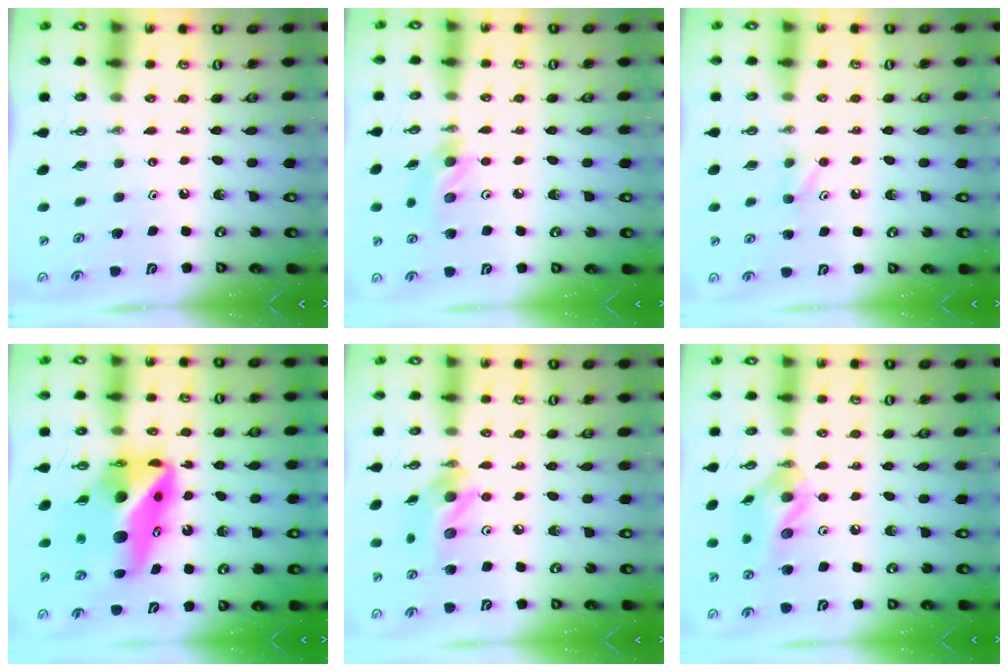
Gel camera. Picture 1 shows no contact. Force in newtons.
{"total": 7.5, "press": 7.2, "slide": 2.1}
{"total": 3.8, "press": 3.7, "slide": 0.5}
{"total": 15.5, "press": 15.2, "slide": 3.1}
{"total": 13.3, "press": 12.2, "slide": 5.5}
{"total": 13.1, "press": 13.0, "slide": 1.5}